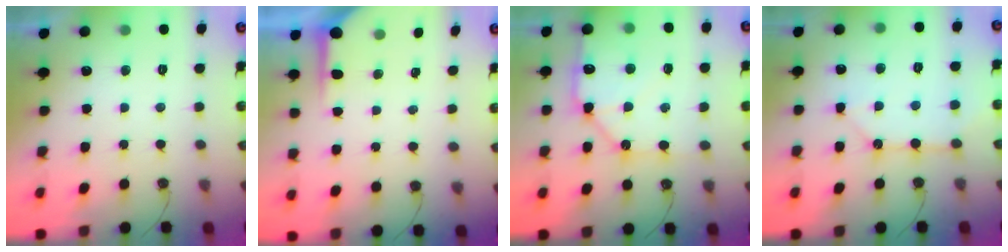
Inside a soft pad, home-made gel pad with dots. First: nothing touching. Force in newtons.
{"total": 5.9, "press": 5.9, "slide": 0.2}
{"total": 14.6, "press": 14.4, "slide": 2.2}
{"total": 10.7, "press": 10.7, "slide": 0.9}